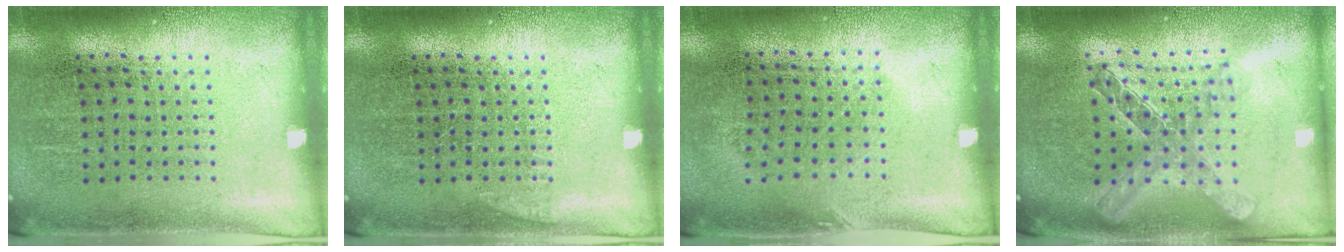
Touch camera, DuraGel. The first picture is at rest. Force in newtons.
{"total": 0.6, "press": 0.6, "slide": 0.2}
{"total": 0.9, "press": 0.6, "slide": 0.6}
{"total": 2.0, "press": 1.7, "slide": 1.1}